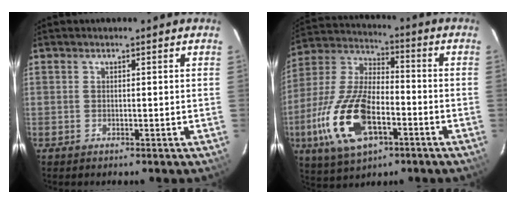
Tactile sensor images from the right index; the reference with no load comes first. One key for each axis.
{"total": 18.9, "fx": -7.0, "fy": 9.0, "fz": 15.0, "tx": -0.330, "ty": -0.009, "tz": -0.127}